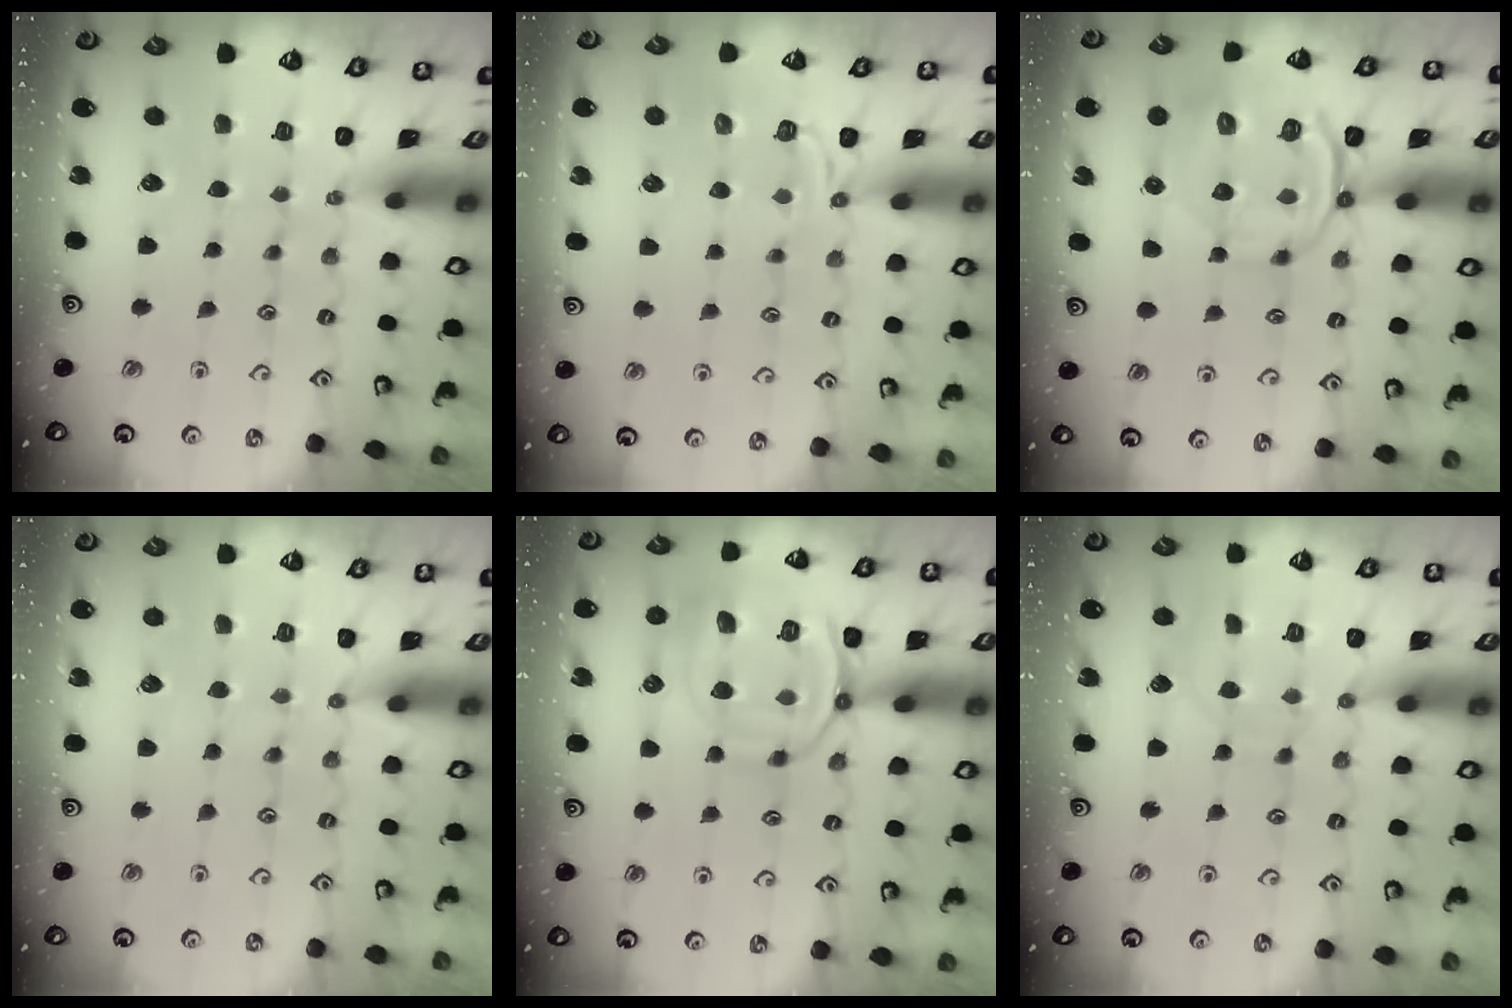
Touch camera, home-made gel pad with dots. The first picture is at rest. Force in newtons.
{"total": 6.6, "press": 6.5, "slide": 0.5}
{"total": 9.3, "press": 8.9, "slide": 2.4}
{"total": 5.1, "press": 5.1, "slide": 0.6}
{"total": 15.2, "press": 15.1, "slide": 1.4}
{"total": 6.0, "press": 6.0, "slide": 0.5}